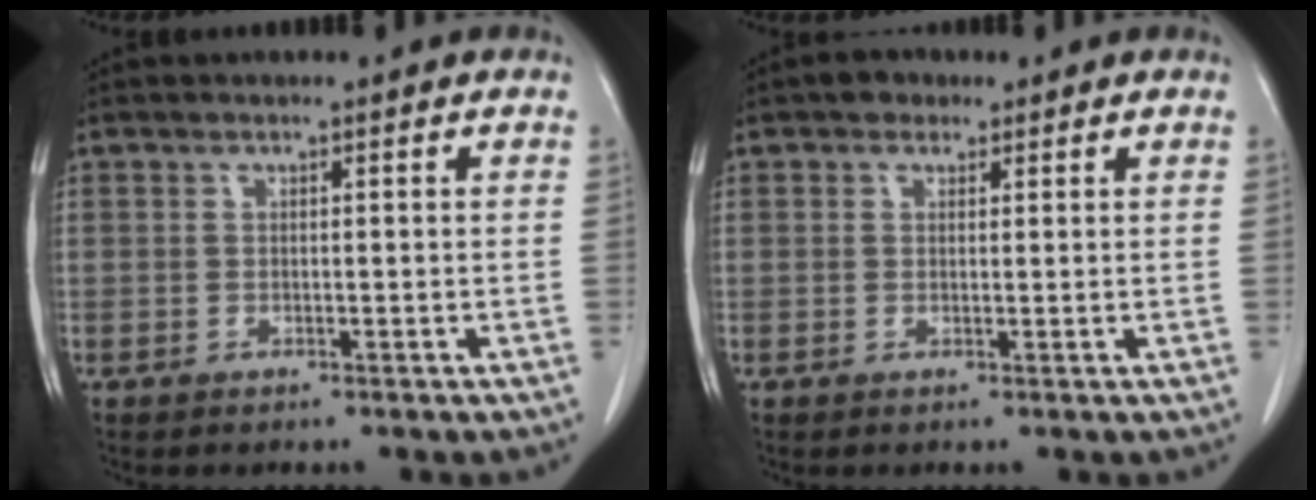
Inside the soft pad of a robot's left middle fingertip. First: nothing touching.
{"total": 1.9, "force": [1.2, 1.4, 0.7], "torque": [-0.009, 0.007, 0.015]}